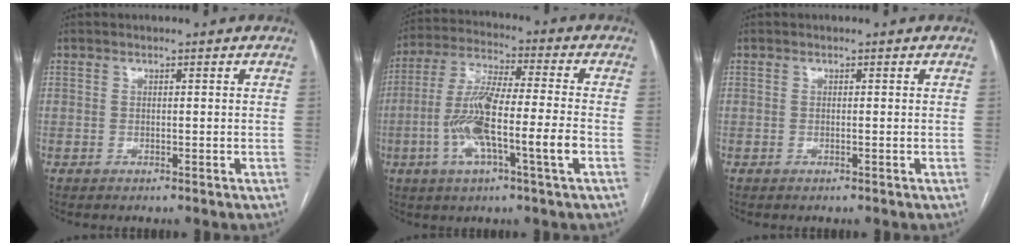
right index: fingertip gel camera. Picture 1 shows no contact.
{"total": 13.3, "force": [-3.6, 0.9, 12.8], "torque": [-0.250, 0.002, -0.070]}
{"total": 0.0}